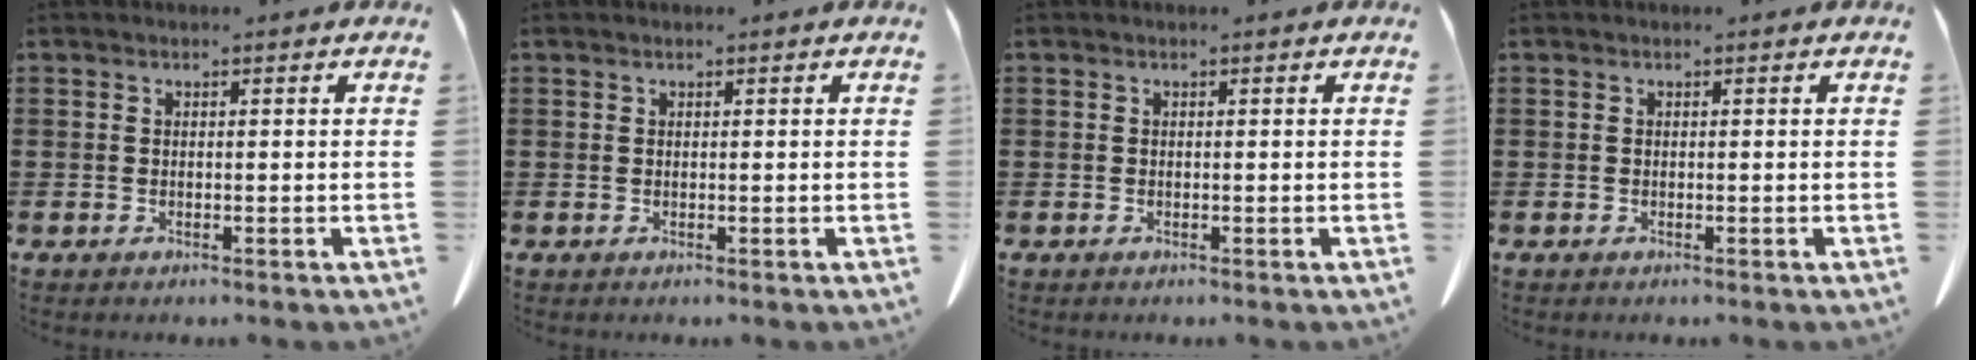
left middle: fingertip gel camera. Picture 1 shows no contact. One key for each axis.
{"total": 0.0}
{"total": 0.0}
{"total": 0.0}